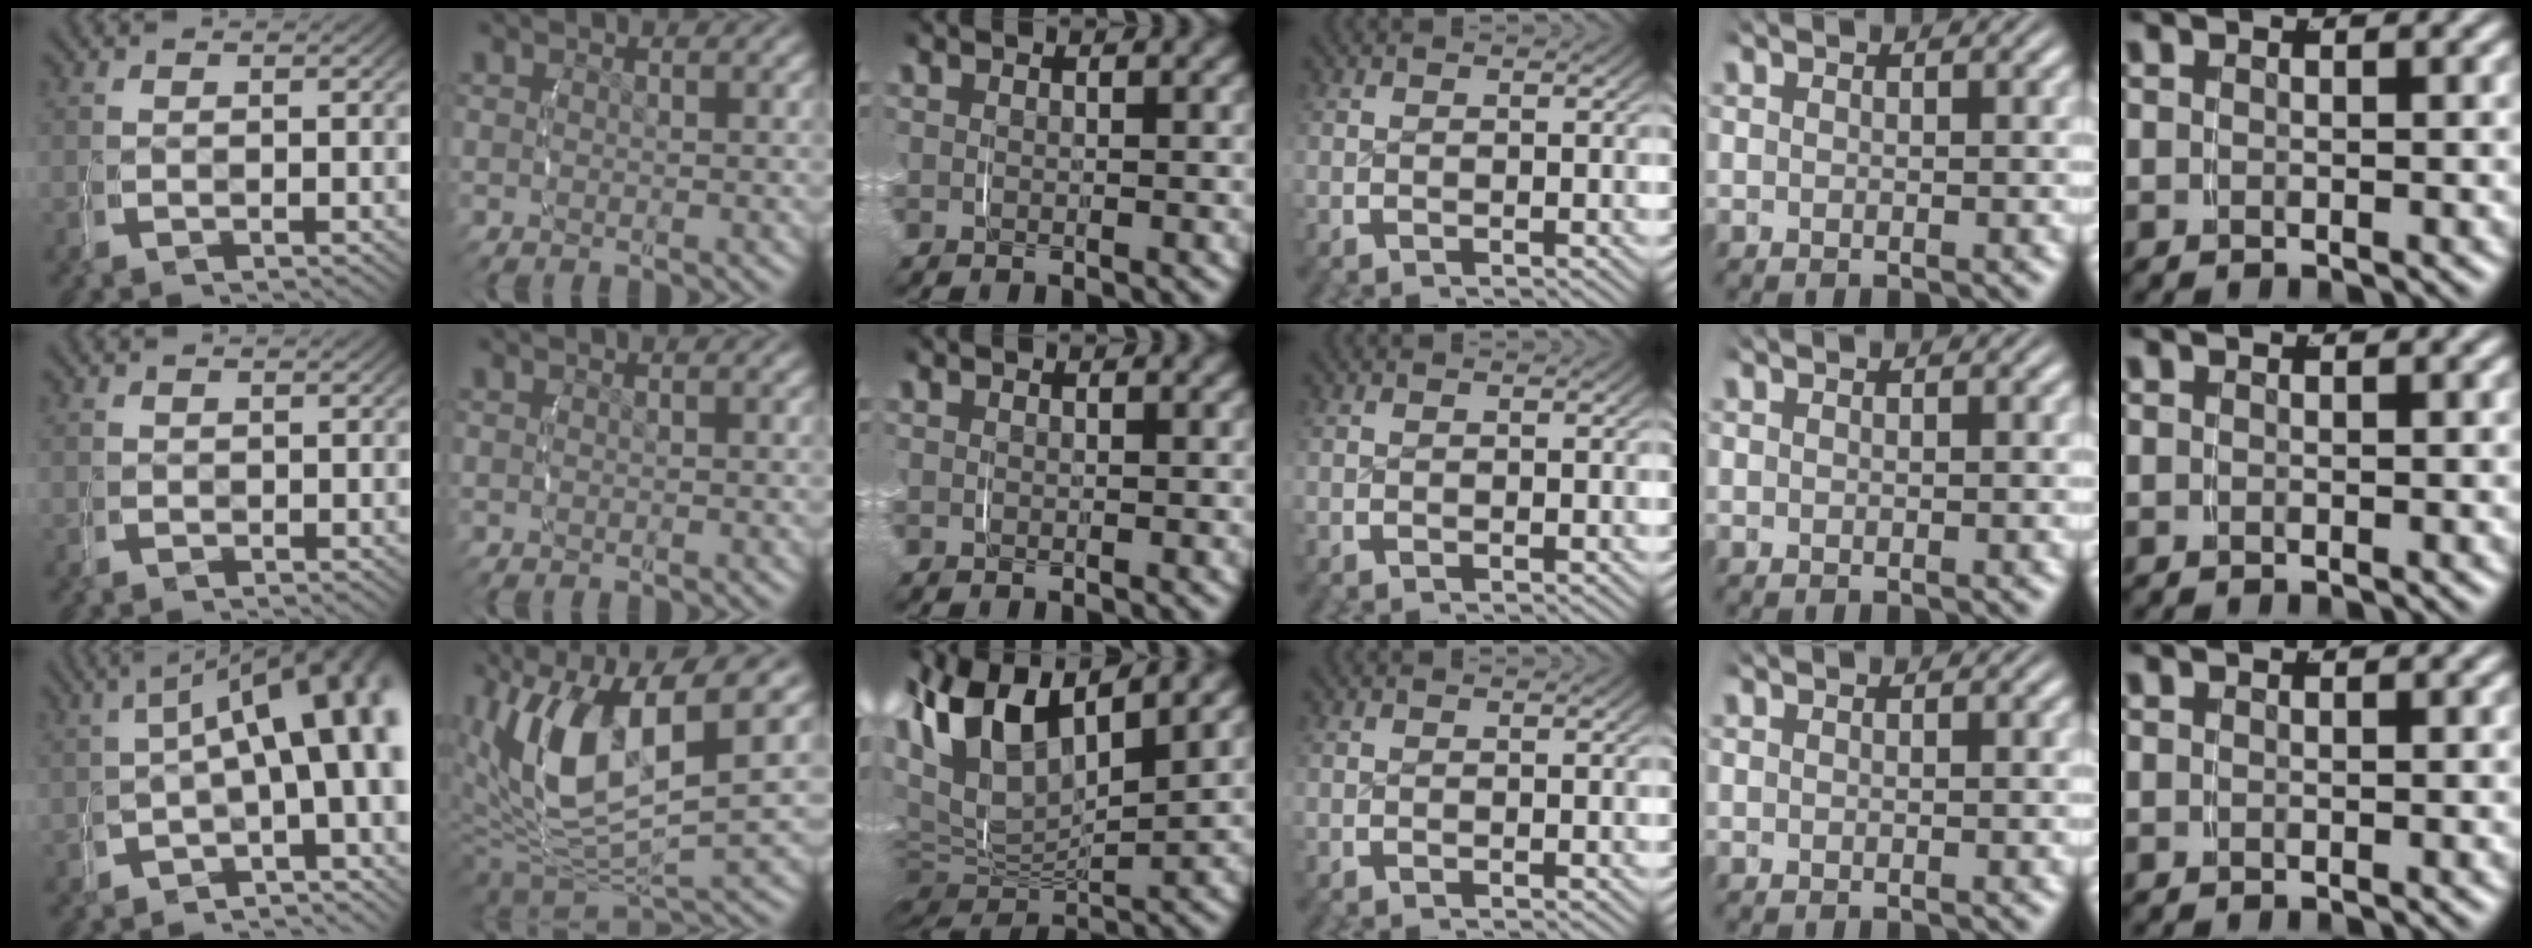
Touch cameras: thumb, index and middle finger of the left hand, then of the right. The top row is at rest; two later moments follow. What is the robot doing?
{"motion": "grasp_and_lifting", "object": "router"}